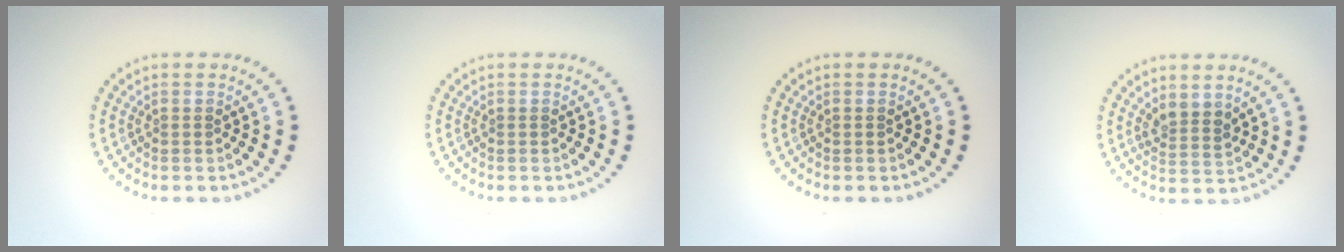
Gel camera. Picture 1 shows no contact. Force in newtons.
{"total": 0.0}
{"total": 0.0}
{"total": 2.3, "press": 1.9, "slide": 1.3}